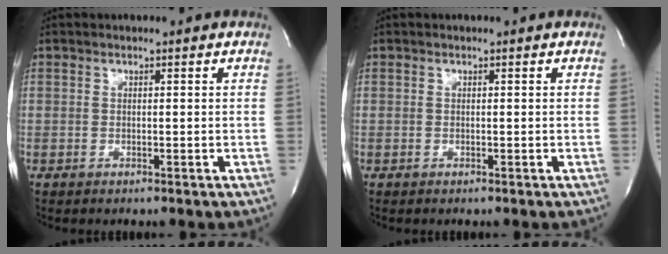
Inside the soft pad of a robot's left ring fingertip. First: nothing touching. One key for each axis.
{"total": 0.0}